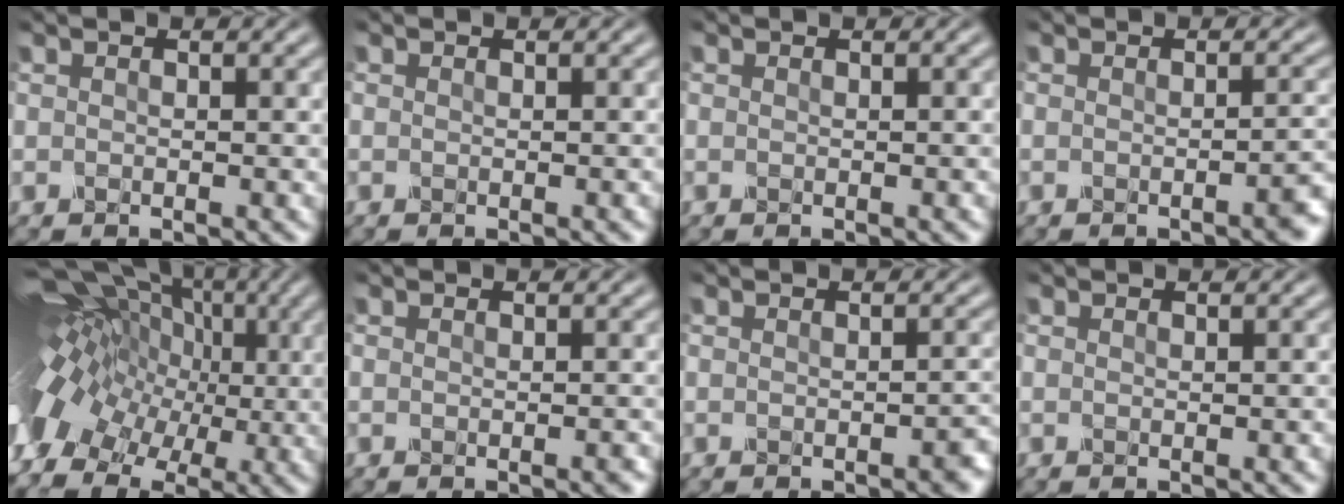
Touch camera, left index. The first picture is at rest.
{"total": 0.6, "force": [-0.1, 0.2, 0.5], "torque": [-0.003, -0.003, -0.001]}
{"total": 0.9, "force": [-0.2, 0.4, 0.8], "torque": [-0.003, -0.002, -0.002]}
{"total": 2.6, "force": [-1.2, 0.8, 2.1], "torque": [-0.017, 0.003, -0.022]}
{"total": 11.0, "force": [0.5, 8.3, 7.2], "torque": [-0.123, 0.012, 0.004]}
{"total": 1.5, "force": [-0.5, 0.7, 1.2], "torque": [0.001, 0.006, -0.010]}
{"total": 2.0, "force": [-1.1, 0.5, 1.6], "torque": [-0.018, 0.002, -0.017]}
{"total": 1.5, "force": [-0.2, 0.7, 1.3], "torque": [0.000, 0.003, -0.004]}